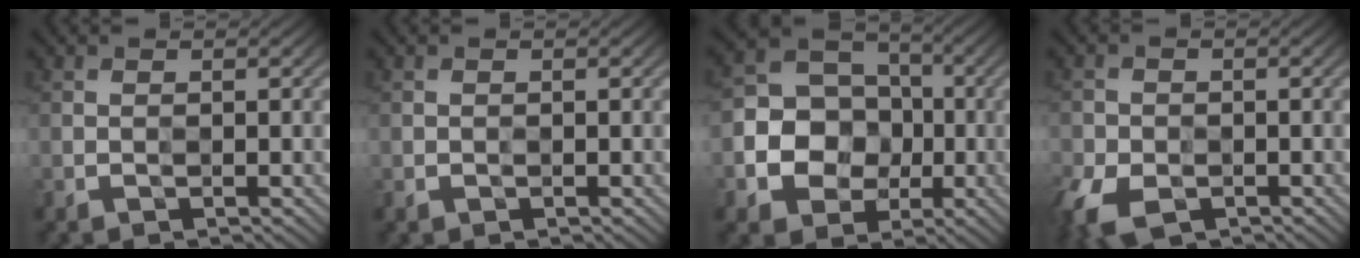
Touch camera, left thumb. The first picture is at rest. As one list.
[{"total": 0.8, "force": [-0.2, 0.7, 0.2], "torque": [-0.004, -0.005, -0.004]}, {"total": 9.5, "force": [-1.8, 8.4, 4.1], "torque": [-0.083, -0.012, -0.056]}, {"total": 5.4, "force": [-2.9, 3.6, 2.7], "torque": [-0.073, -0.017, -0.057]}]